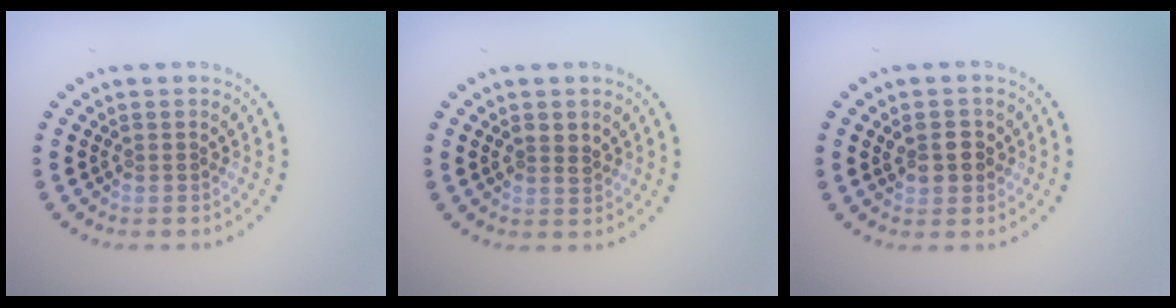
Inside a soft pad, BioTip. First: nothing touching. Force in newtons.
{"total": 1.4, "press": 1.3, "slide": 0.5}
{"total": 2.6, "press": 2.5, "slide": 0.5}